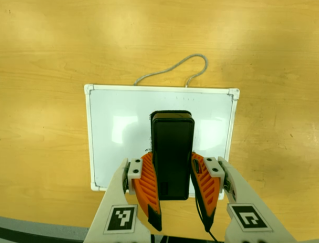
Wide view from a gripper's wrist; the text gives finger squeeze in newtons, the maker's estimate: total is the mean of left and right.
{"total": 9.4, "left": 7.8, "right": 11.0}